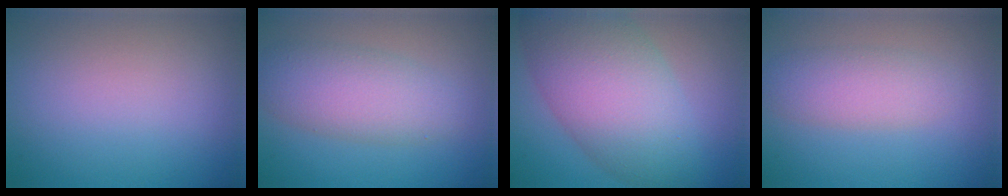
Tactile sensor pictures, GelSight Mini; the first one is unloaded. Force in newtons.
{"total": 4.9, "press": 4.9, "slide": 0.4}
{"total": 9.5, "press": 9.5, "slide": 0.2}
{"total": 3.1, "press": 3.1, "slide": 0.1}